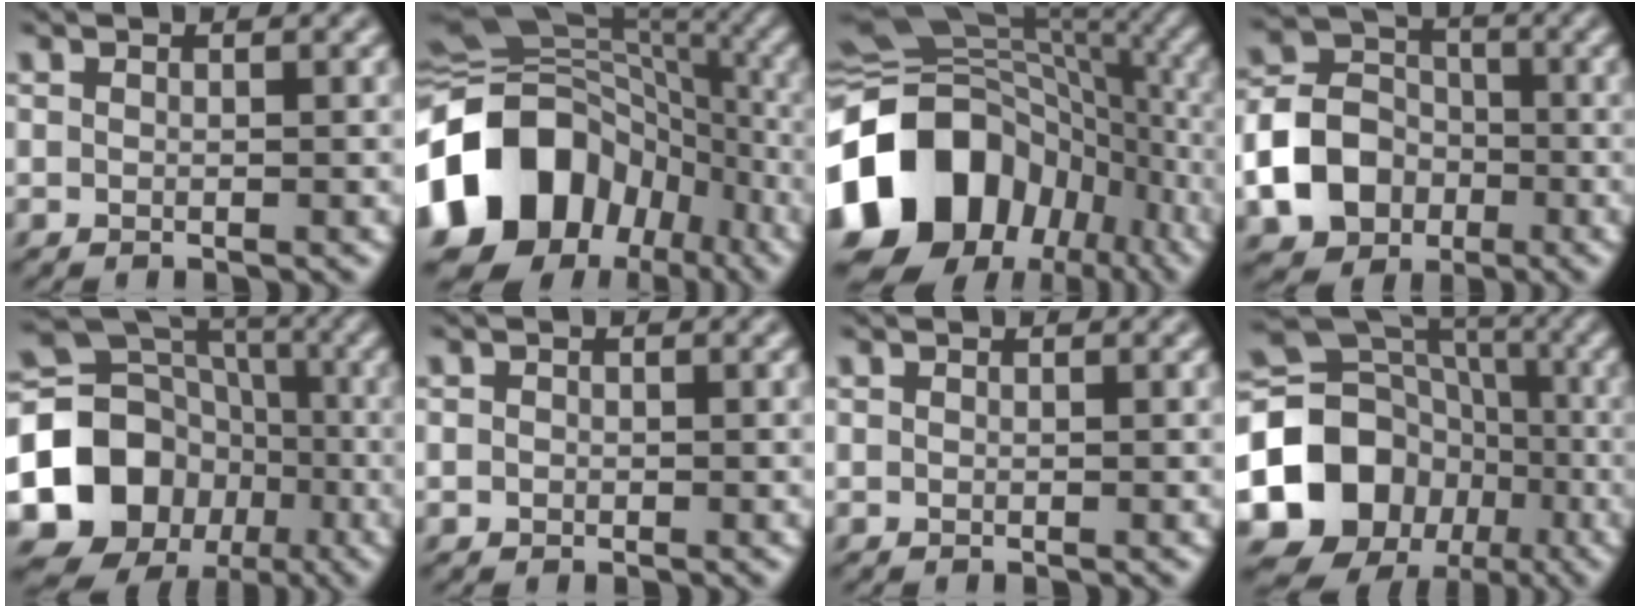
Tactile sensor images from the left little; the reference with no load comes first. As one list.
[{"total": 16.3, "force": [-5.7, 13.1, 7.9], "torque": [-0.174, -0.003, -0.113]}, {"total": 17.8, "force": [-5.9, 13.8, 9.5], "torque": [-0.224, -0.006, -0.115]}, {"total": 7.1, "force": [-2.4, 5.7, 3.5], "torque": [-0.068, 0.005, -0.054]}, {"total": 13.6, "force": [-3.8, 11.6, 6.0], "torque": [-0.137, -0.010, -0.080]}, {"total": 0.6, "force": [-0.1, 0.6, 0.1], "torque": [0.002, -0.003, -0.003]}, {"total": 0.0}, {"total": 15.4, "force": [-4.4, 13.2, 6.7], "torque": [-0.157, -0.006, -0.099]}]